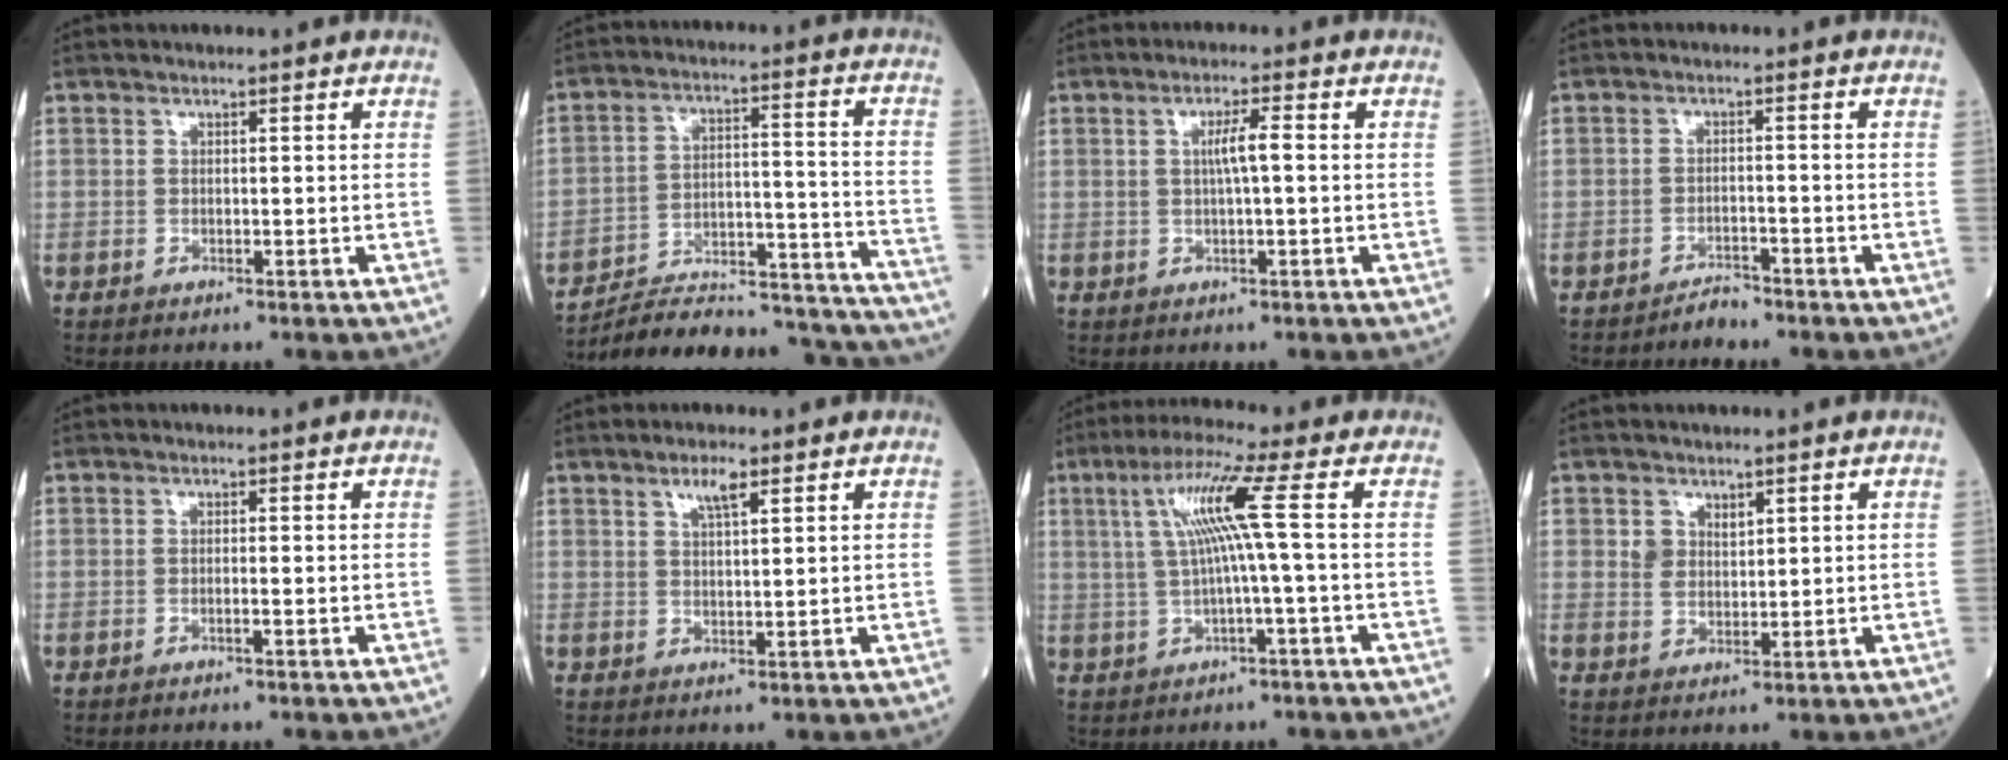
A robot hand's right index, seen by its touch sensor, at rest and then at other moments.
{"total": 27.8, "force": [-26.5, 3.2, 7.9], "torque": [-0.066, 0.009, -0.368]}
{"total": 3.2, "force": [0.3, 0.0, 3.2], "torque": [-0.059, 0.002, 0.005]}
{"total": 2.0, "force": [-1.9, 0.5, 0.3], "torque": [-0.001, 0.000, -0.033]}
{"total": 0.7, "force": [-0.3, -0.1, 0.6], "torque": [-0.010, 0.001, -0.007]}
{"total": 3.0, "force": [1.9, 0.4, 2.2], "torque": [-0.044, 0.001, 0.035]}
{"total": 7.5, "force": [1.1, -1.5, 7.3], "torque": [-0.141, 0.019, 0.029]}
{"total": 2.7, "force": [1.4, 2.0, 1.1], "torque": [-0.020, 0.001, 0.031]}